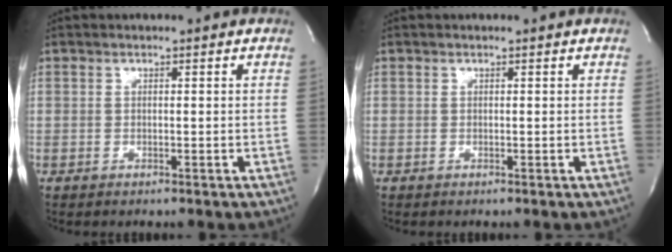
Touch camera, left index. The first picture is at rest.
{"total": 0.0}